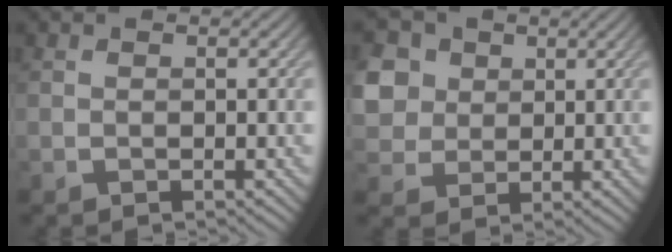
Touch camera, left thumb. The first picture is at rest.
{"total": 6.4, "force": [1.9, 5.6, 2.7], "torque": [-0.102, 0.011, 0.026]}